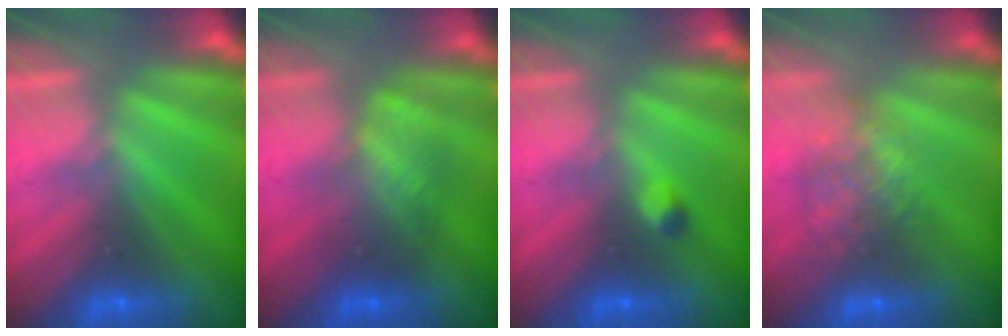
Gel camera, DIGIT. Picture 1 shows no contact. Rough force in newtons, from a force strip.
{"total": 3.5}
{"total": 2.4}
{"total": 4.5}